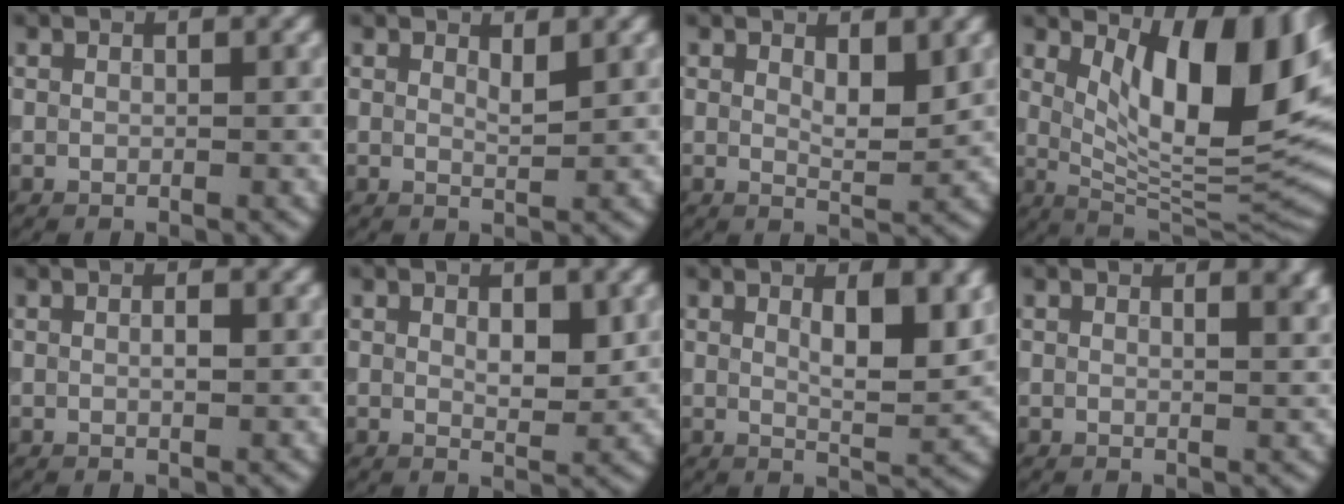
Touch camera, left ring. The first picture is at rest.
{"total": 0.8, "force": [0.7, 0.1, 0.5], "torque": [-0.010, -0.002, 0.010]}
{"total": 2.1, "force": [1.0, 0.7, 1.7], "torque": [-0.026, -0.004, 0.018]}
{"total": 13.4, "force": [4.4, 5.1, 11.6], "torque": [-0.158, -0.004, 0.073]}
{"total": 0.5, "force": [-0.1, 0.1, 0.5], "torque": [-0.010, 0.000, -0.001]}
{"total": 2.3, "force": [0.7, 0.9, 1.9], "torque": [-0.027, -0.003, 0.014]}
{"total": 4.4, "force": [1.5, 1.1, 3.9], "torque": [-0.062, -0.003, 0.027]}
{"total": 1.9, "force": [1.3, 0.8, 1.1], "torque": [0.005, 0.004, 0.012]}